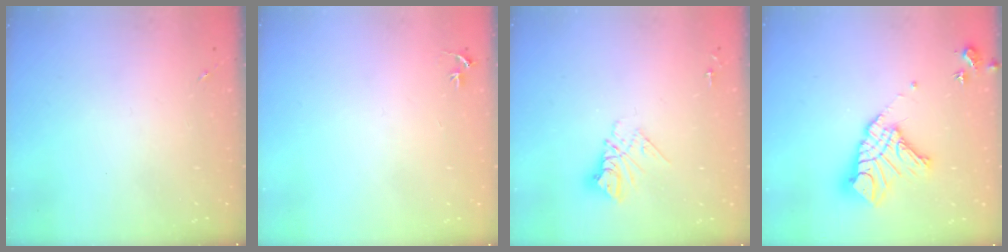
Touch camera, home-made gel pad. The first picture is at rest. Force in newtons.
{"total": 2.9, "press": 2.9, "slide": 0.2}
{"total": 10.4, "press": 10.4, "slide": 0.9}
{"total": 16.9, "press": 16.8, "slide": 1.8}